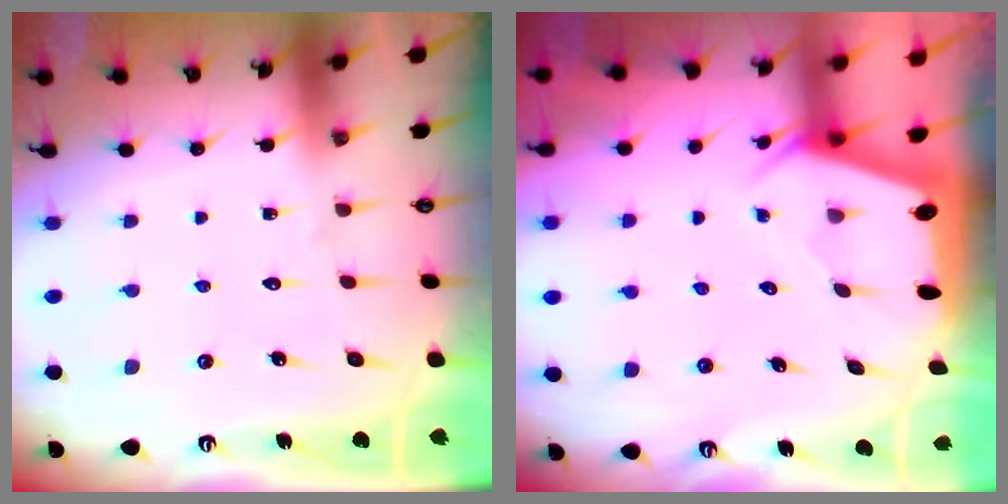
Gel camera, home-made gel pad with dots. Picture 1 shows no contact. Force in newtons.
{"total": 2.1, "press": 2.0, "slide": 0.3}